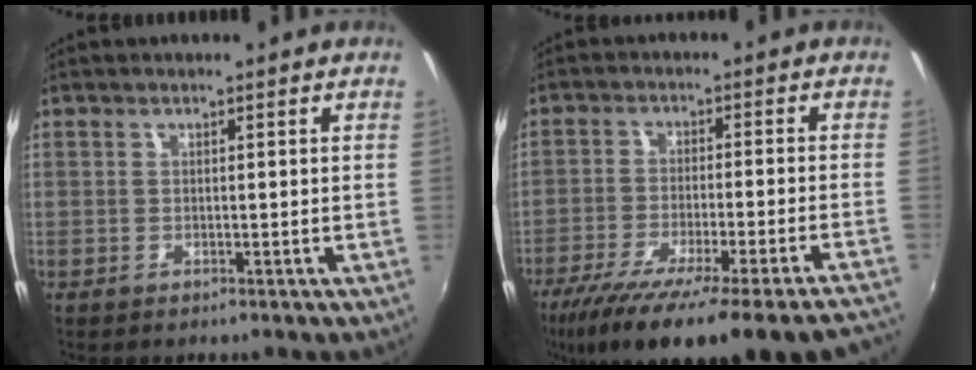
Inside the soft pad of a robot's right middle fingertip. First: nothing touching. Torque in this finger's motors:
{"motor_torque": [1.10, -1.04, 0.34, 0.21]}